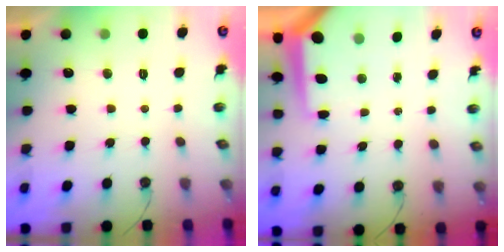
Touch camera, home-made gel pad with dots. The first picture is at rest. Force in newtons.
{"total": 7.4, "press": 7.4, "slide": 0.7}